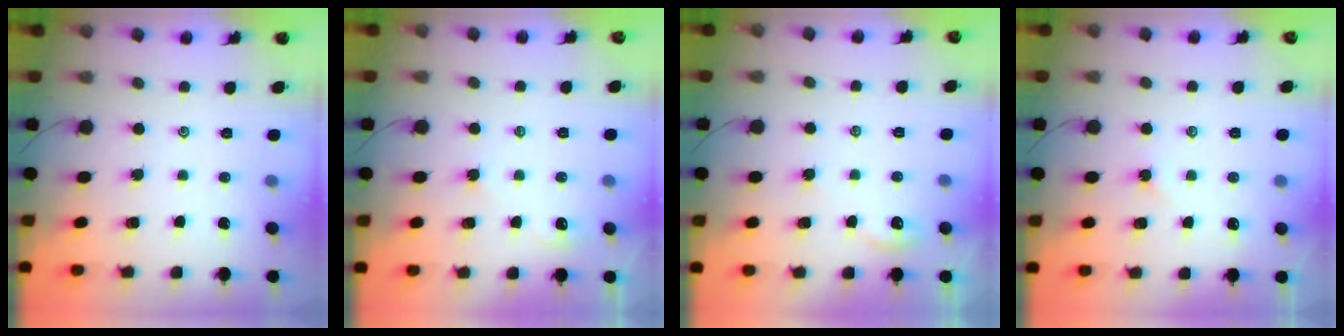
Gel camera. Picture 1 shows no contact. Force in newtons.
{"total": 2.3, "press": 2.3, "slide": 0.2}
{"total": 2.2, "press": 2.2, "slide": 0.4}
{"total": 1.9, "press": 1.9, "slide": 0.3}